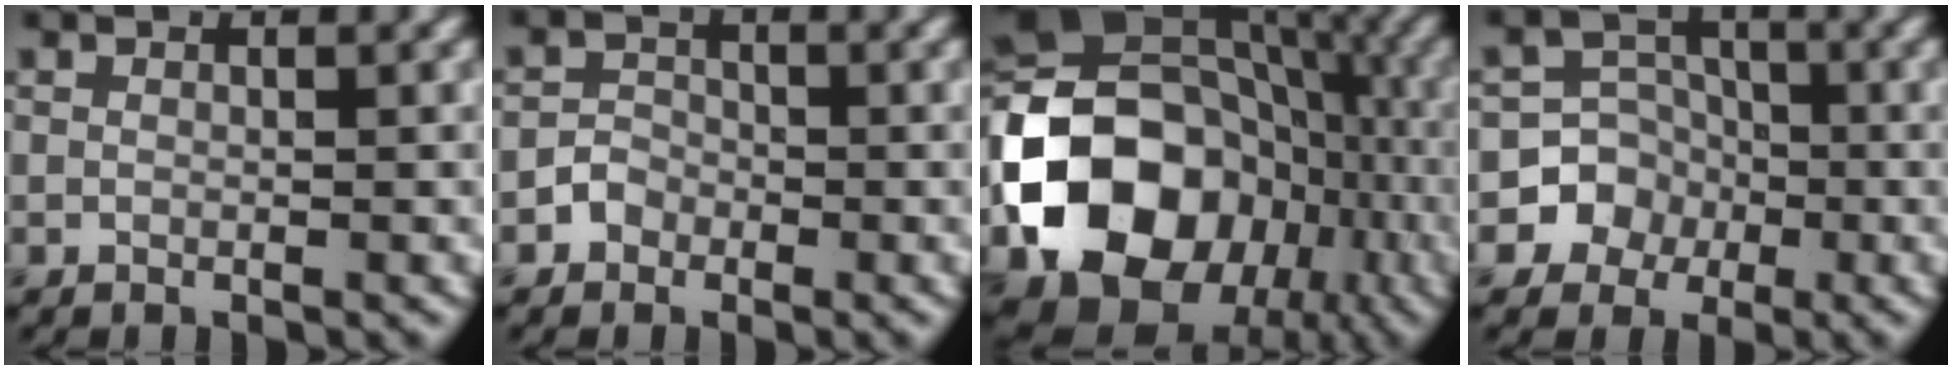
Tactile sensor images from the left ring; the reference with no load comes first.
{"total": 1.5, "force": [-0.8, 1.3, 0.2], "torque": [0.005, 0.007, -0.016]}
{"total": 16.6, "force": [-4.9, 13.0, 9.1], "torque": [-0.161, -0.012, -0.090]}
{"total": 6.1, "force": [-2.2, 5.7, 0.4], "torque": [0.026, 0.011, -0.057]}